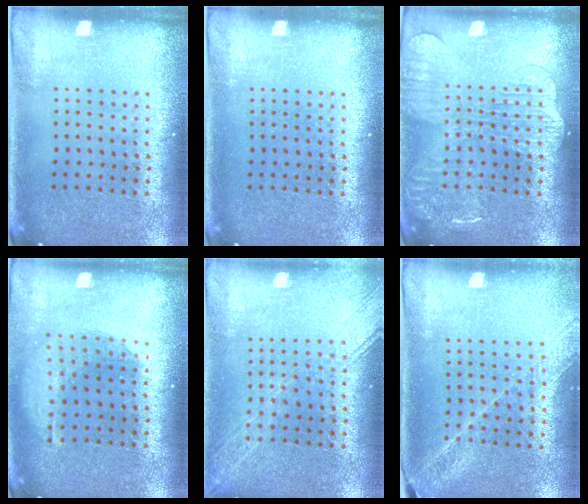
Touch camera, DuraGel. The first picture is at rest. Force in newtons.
{"total": 0.0}
{"total": 3.5, "press": 3.4, "slide": 0.5}
{"total": 1.5, "press": 1.3, "slide": 0.9}
{"total": 1.7, "press": 1.7, "slide": 0.2}
{"total": 1.6, "press": 1.6, "slide": 0.2}